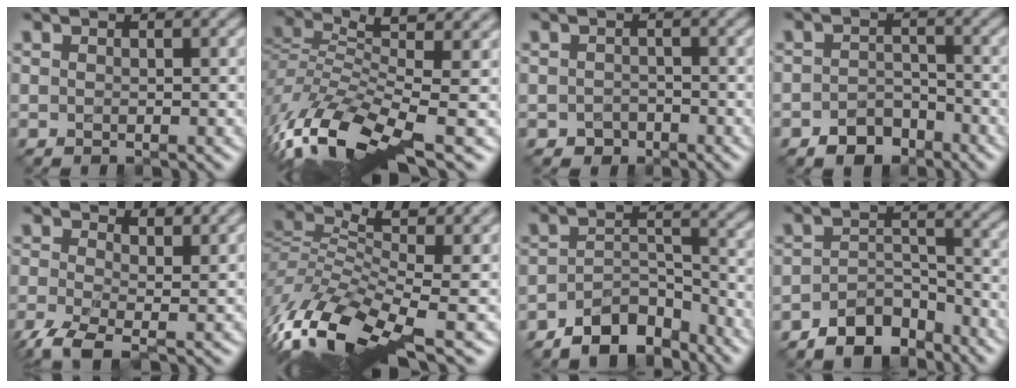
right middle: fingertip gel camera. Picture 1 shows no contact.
{"total": 11.0, "force": [-3.3, 3.4, 9.9], "torque": [-0.203, 0.014, -0.060]}
{"total": 1.1, "force": [-0.6, 0.9, 0.0], "torque": [0.003, 0.006, -0.012]}
{"total": 2.9, "force": [-2.0, 1.9, 0.9], "torque": [-0.015, 0.005, -0.038]}
{"total": 5.3, "force": [-0.7, 2.3, 4.7], "torque": [-0.106, -0.004, -0.029]}
{"total": 11.0, "force": [-2.0, 4.0, 10.1], "torque": [-0.222, 0.022, -0.031]}
{"total": 5.4, "force": [-4.4, 2.4, 2.0], "torque": [-0.025, 0.003, -0.080]}
{"total": 4.9, "force": [-3.8, 2.4, 1.8], "torque": [-0.023, 0.004, -0.069]}